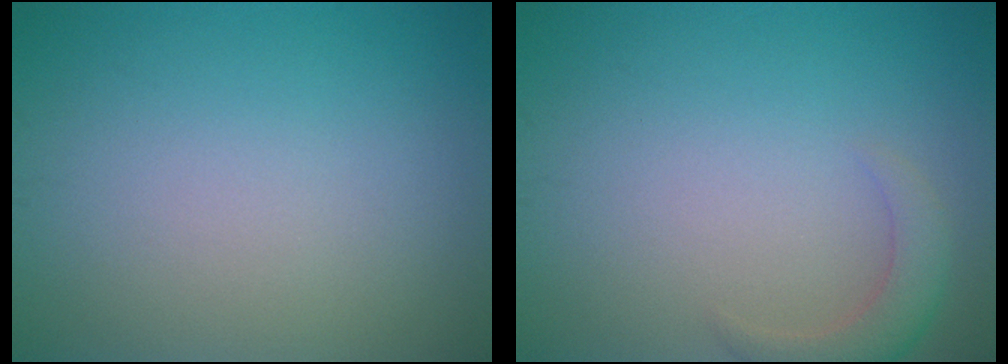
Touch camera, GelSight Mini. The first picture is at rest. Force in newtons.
{"total": 2.5, "press": 2.5, "slide": 0.3}